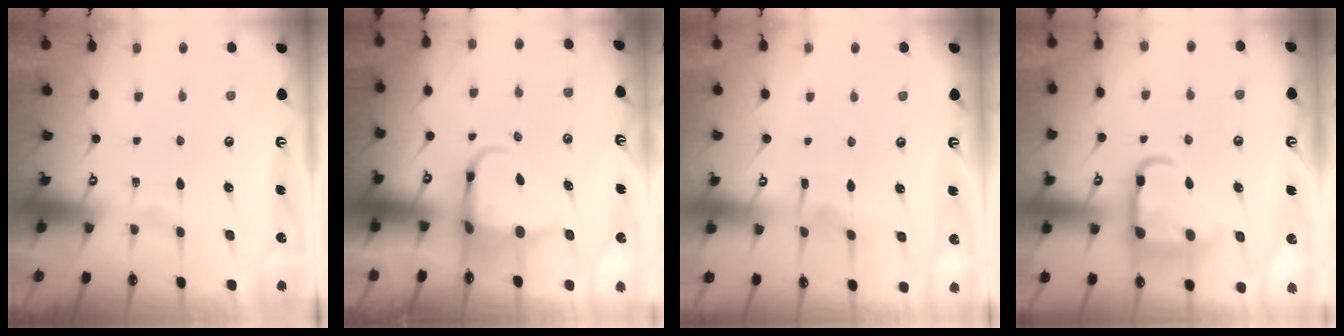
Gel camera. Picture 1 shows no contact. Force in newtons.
{"total": 6.3, "press": 6.1, "slide": 1.4}
{"total": 5.2, "press": 5.2, "slide": 0.2}
{"total": 13.9, "press": 13.8, "slide": 1.4}